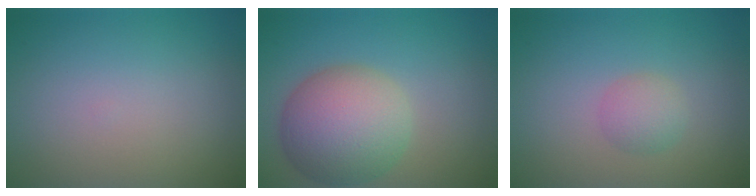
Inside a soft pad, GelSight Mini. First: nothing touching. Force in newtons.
{"total": 8.0, "press": 8.0, "slide": 0.5}
{"total": 2.0, "press": 2.0, "slide": 0.0}